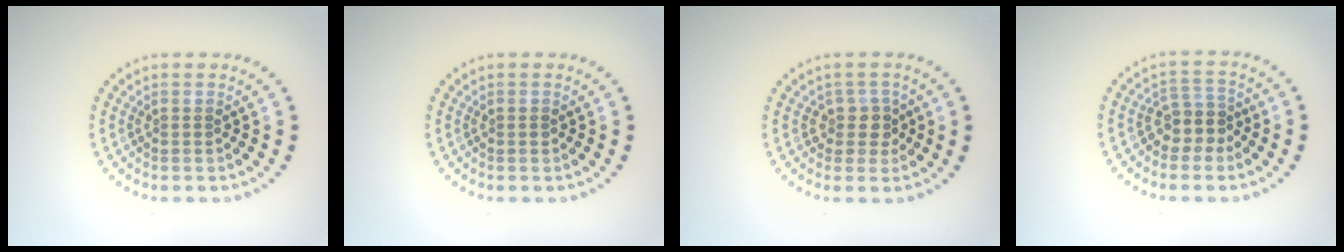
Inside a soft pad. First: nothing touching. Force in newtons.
{"total": 0.6, "press": 0.6, "slide": 0.0}
{"total": 2.0, "press": 1.6, "slide": 1.2}
{"total": 2.6, "press": 2.2, "slide": 1.5}